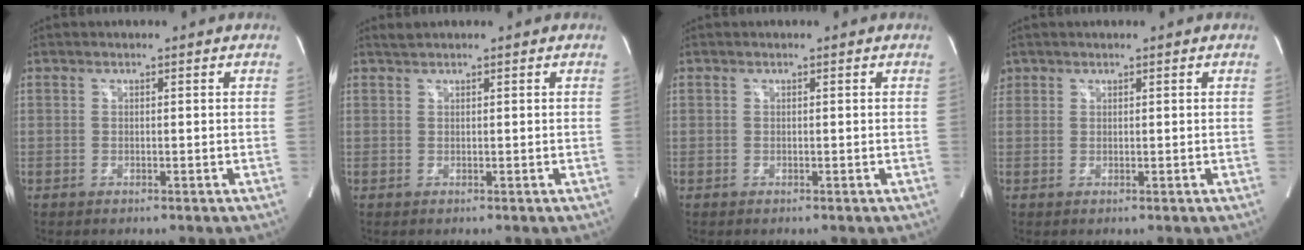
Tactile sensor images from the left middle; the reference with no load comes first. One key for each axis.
{"total": 0.8, "fx": 0.8, "fy": -0.2, "fz": 0.1, "tx": -0.011, "ty": 0.006, "tz": 0.021}
{"total": 0.0}
{"total": 1.5, "fx": 0.9, "fy": 1.2, "fz": 0.1, "tx": 0.006, "ty": 0.012, "tz": 0.016}